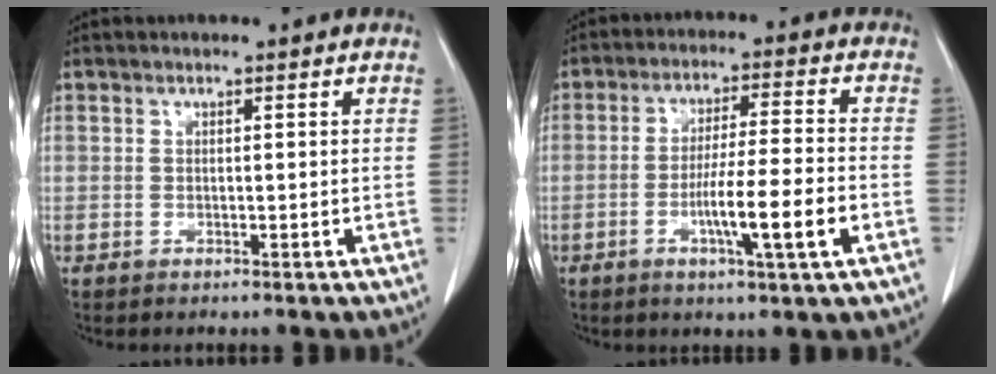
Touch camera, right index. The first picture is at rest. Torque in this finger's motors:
{"motor_torque": [1.59, -0.55, 0.81, 0.16]}